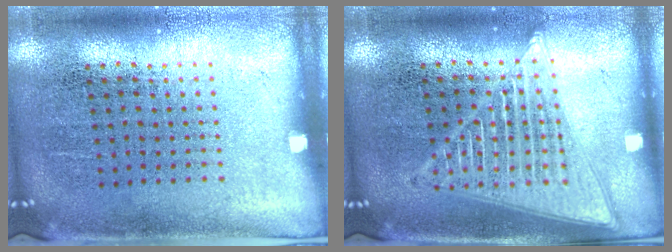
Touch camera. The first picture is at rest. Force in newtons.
{"total": 3.3, "press": 3.3, "slide": 0.3}